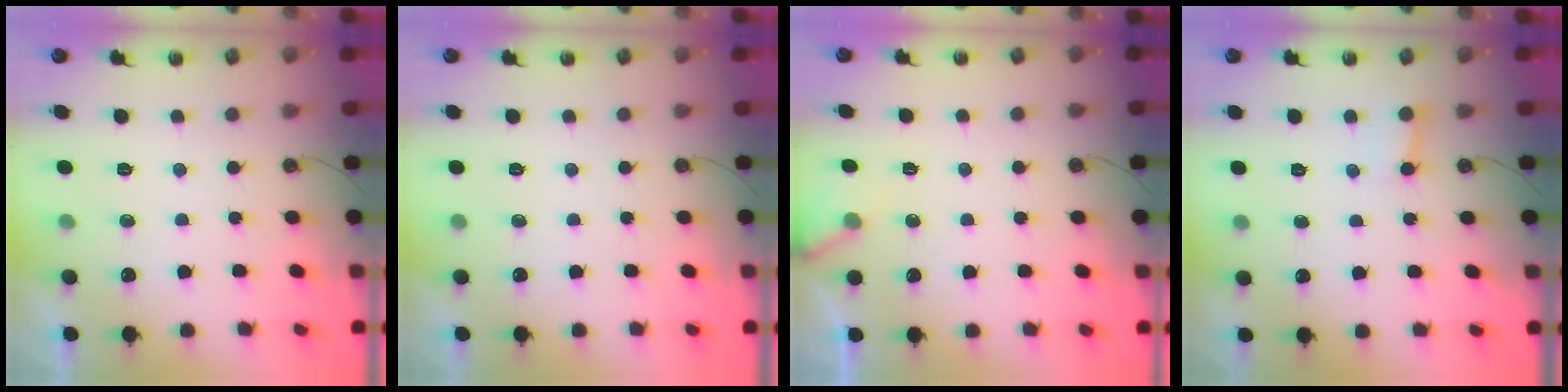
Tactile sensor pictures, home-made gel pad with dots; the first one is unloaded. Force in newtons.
{"total": 0.0}
{"total": 4.0, "press": 4.0, "slide": 0.2}
{"total": 2.0, "press": 2.0, "slide": 0.2}